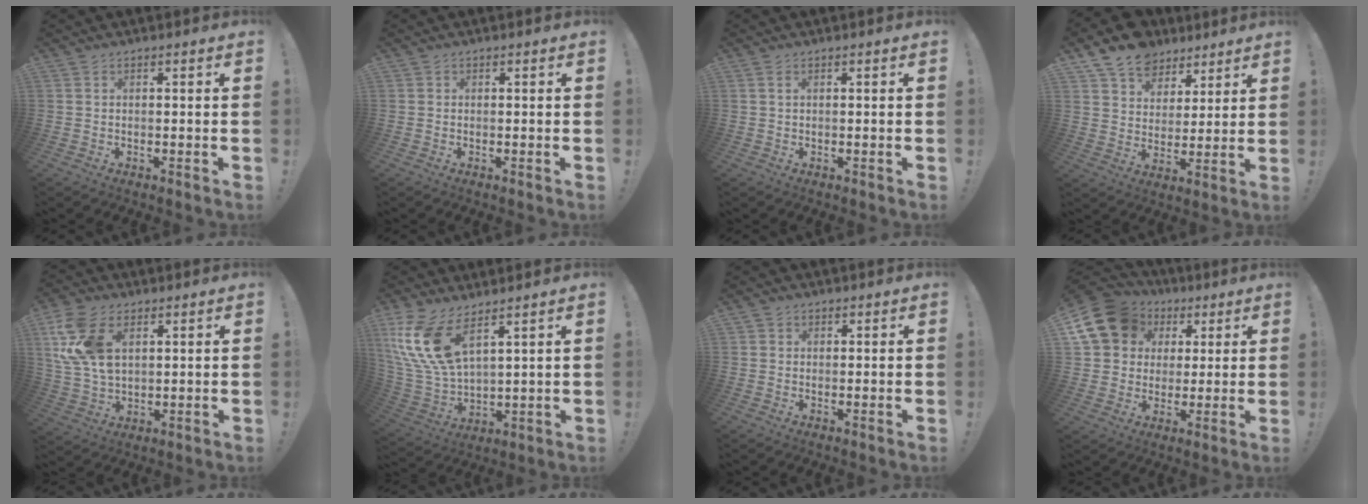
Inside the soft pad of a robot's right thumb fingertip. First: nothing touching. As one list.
[{"total": 0.0}, {"total": 0.9, "force": [0.3, 0.2, 0.8], "torque": [-0.020, 0.003, 0.006]}, {"total": 12.1, "force": [8.9, 7.7, 3.1], "torque": [-0.050, -0.066, 0.170]}, {"total": 14.7, "force": [5.5, 9.2, 10.0], "torque": [-0.209, -0.004, 0.108]}, {"total": 15.0, "force": [8.4, 6.3, 10.7], "torque": [-0.240, -0.047, 0.155]}, {"total": 1.1, "force": [0.5, 0.9, 0.3], "torque": [-0.003, 0.000, 0.008]}, {"total": 16.1, "force": [6.4, 13.0, 7.0], "torque": [-0.121, -0.023, 0.133]}]